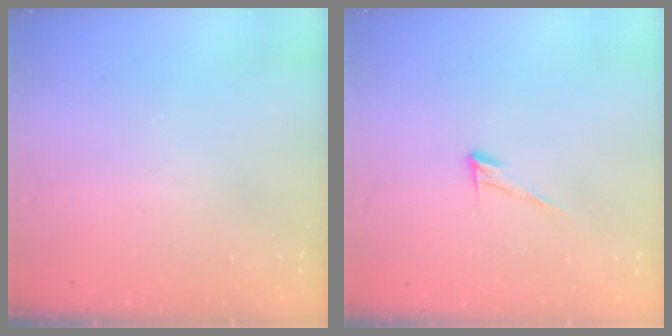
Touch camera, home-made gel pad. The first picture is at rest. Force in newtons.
{"total": 6.6, "press": 6.6, "slide": 0.3}